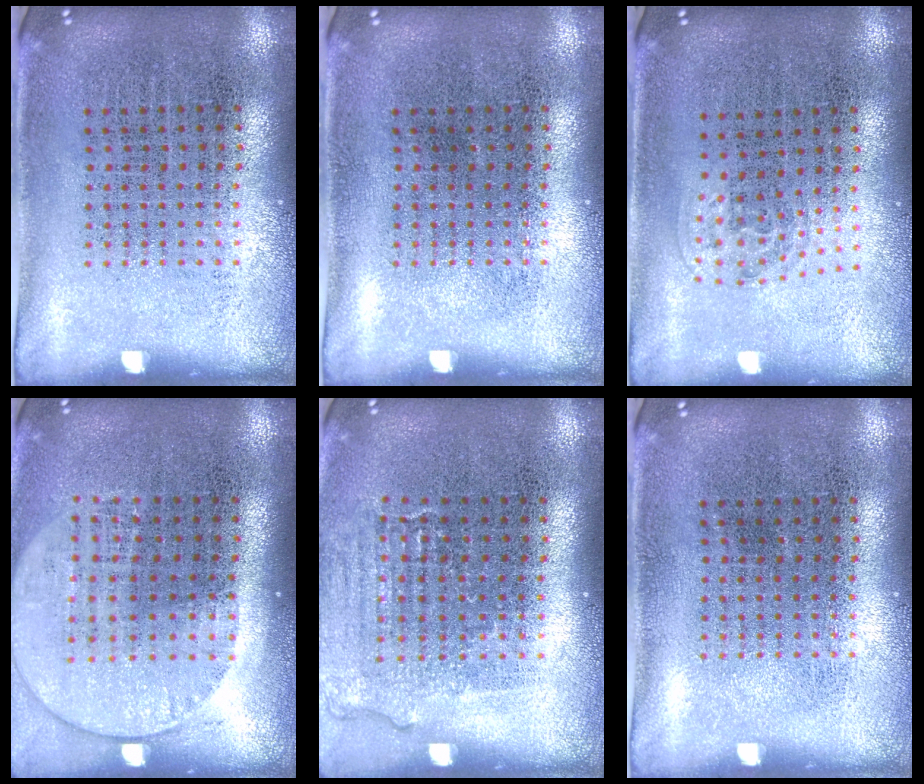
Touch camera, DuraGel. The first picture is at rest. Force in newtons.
{"total": 0.0}
{"total": 1.1, "press": 0.7, "slide": 0.8}
{"total": 1.5, "press": 1.3, "slide": 0.7}
{"total": 1.1, "press": 1.1, "slide": 0.3}
{"total": 0.0}